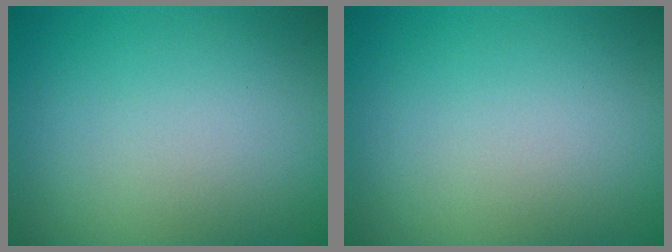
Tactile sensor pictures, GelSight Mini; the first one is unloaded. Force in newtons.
{"total": 0.0}